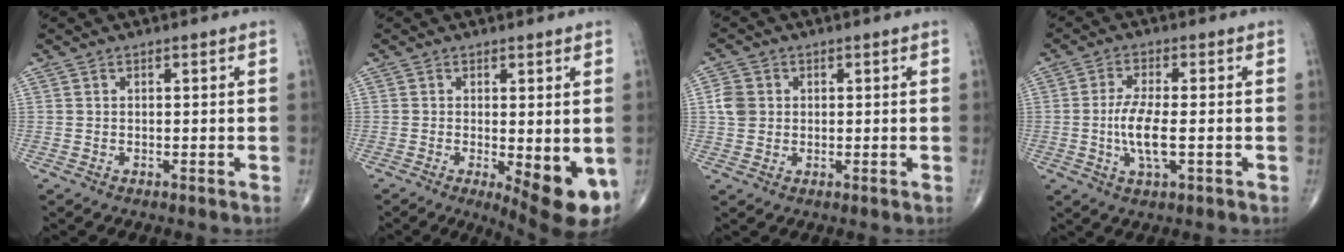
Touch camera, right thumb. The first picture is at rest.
{"total": 9.8, "force": [-2.5, 3.0, 9.0], "torque": [-0.113, -0.022, -0.028]}
{"total": 4.2, "force": [0.5, 3.6, 2.0], "torque": [-0.030, 0.003, 0.007]}
{"total": 7.0, "force": [-1.1, 2.1, 6.6], "torque": [-0.141, -0.005, -0.023]}